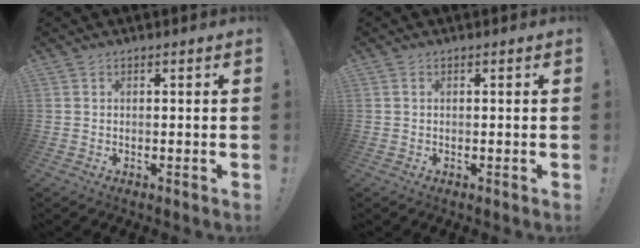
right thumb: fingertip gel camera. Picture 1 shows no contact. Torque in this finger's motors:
{"motor_torque": [-0.15, 0.07, 0.24, -0.09, 0.06]}